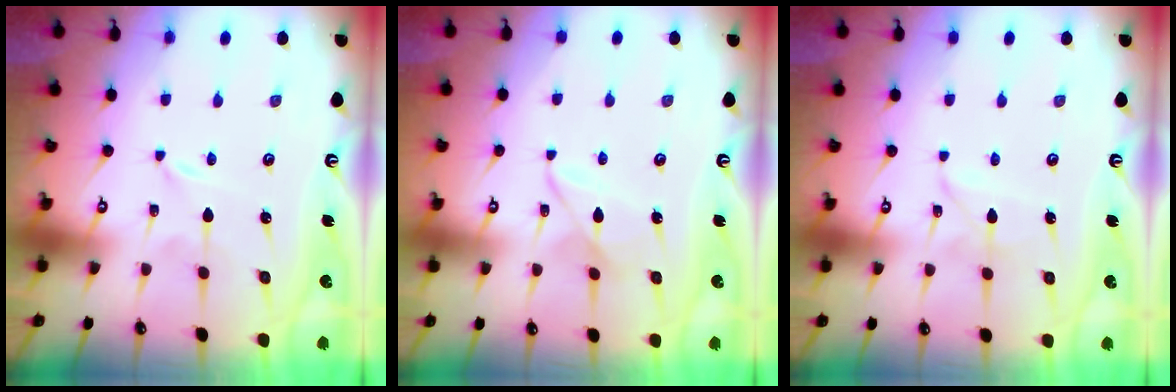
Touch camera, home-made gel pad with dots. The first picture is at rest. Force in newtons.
{"total": 5.8, "press": 5.8, "slide": 0.5}
{"total": 3.1, "press": 3.1, "slide": 0.1}